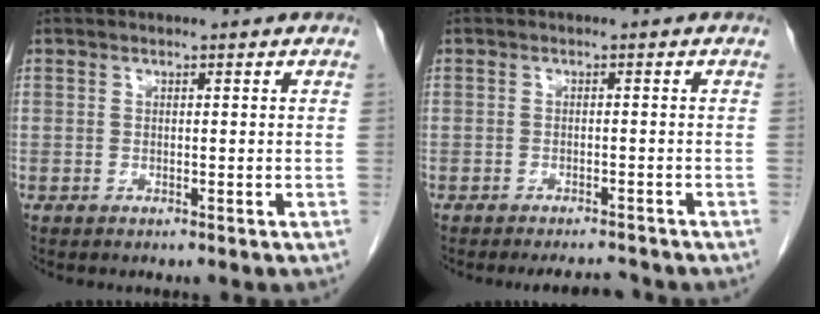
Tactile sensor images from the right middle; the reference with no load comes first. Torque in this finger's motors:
{"motor_torque": [0.02, -0.02, 0.01, 0.00]}